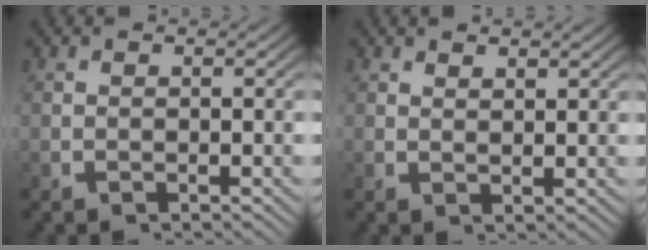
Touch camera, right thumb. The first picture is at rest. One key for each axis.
{"total": 1.4, "fx": 1.4, "fy": 0.0, "fz": 0.2, "tx": -0.003, "ty": -0.004, "tz": 0.032}